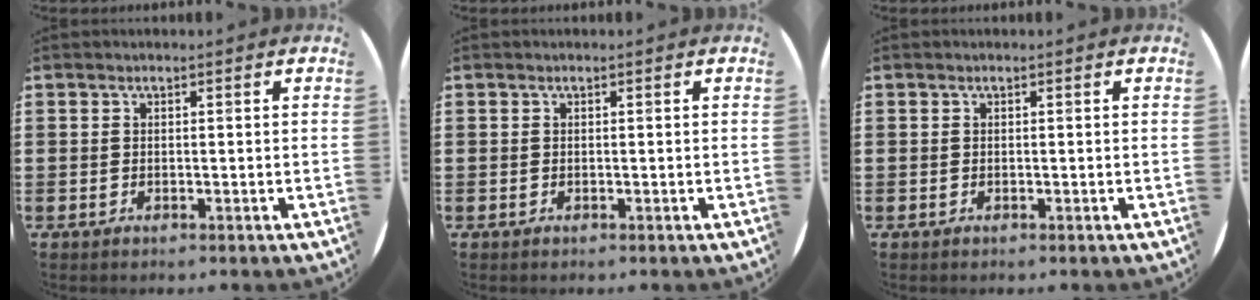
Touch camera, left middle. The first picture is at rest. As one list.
[{"total": 0.0}, {"total": 0.0}]